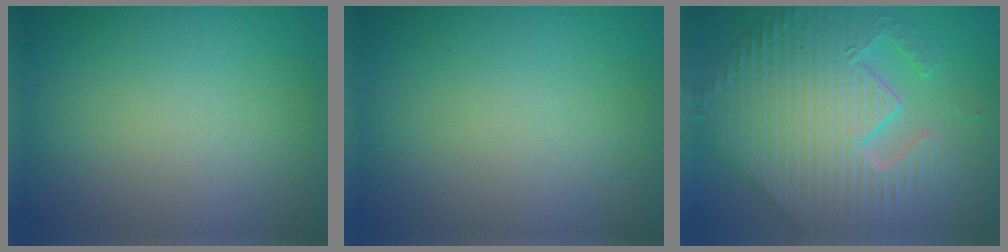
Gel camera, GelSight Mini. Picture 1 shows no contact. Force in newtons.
{"total": 0.0}
{"total": 11.6, "press": 7.8, "slide": 8.6}